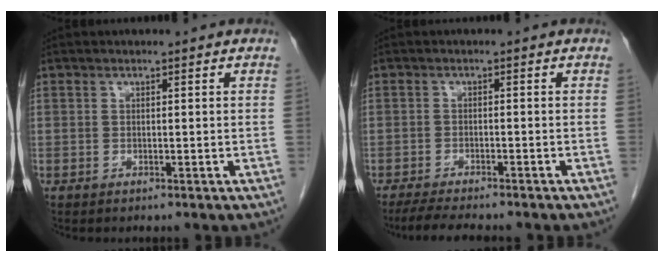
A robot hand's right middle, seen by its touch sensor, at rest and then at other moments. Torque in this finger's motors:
{"motor_torque": [0.12, -0.03, -0.02, 0.02]}